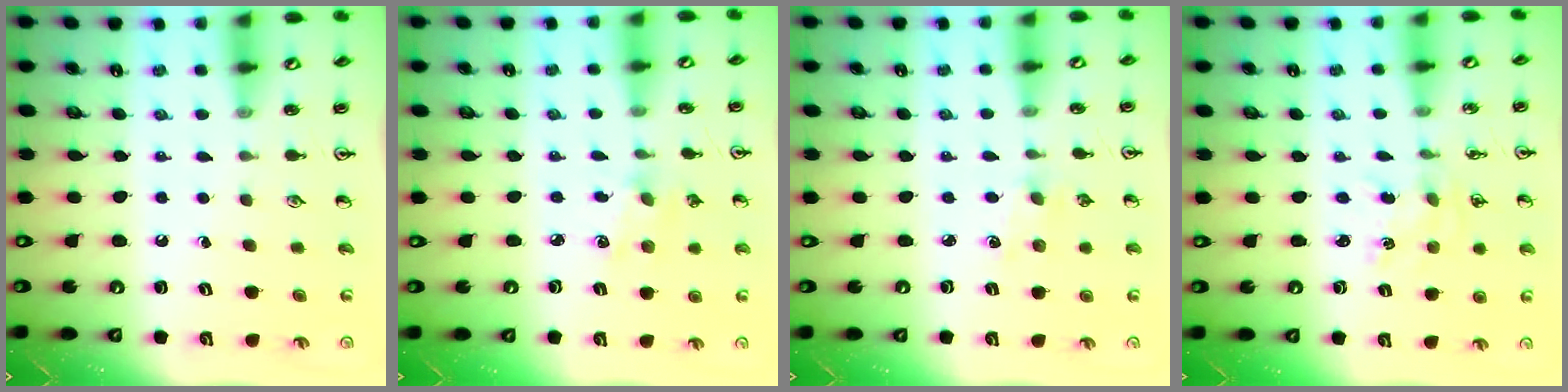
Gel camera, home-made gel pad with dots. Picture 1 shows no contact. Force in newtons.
{"total": 2.2, "press": 2.2, "slide": 0.3}
{"total": 1.4, "press": 1.3, "slide": 0.3}
{"total": 1.2, "press": 1.2, "slide": 0.3}